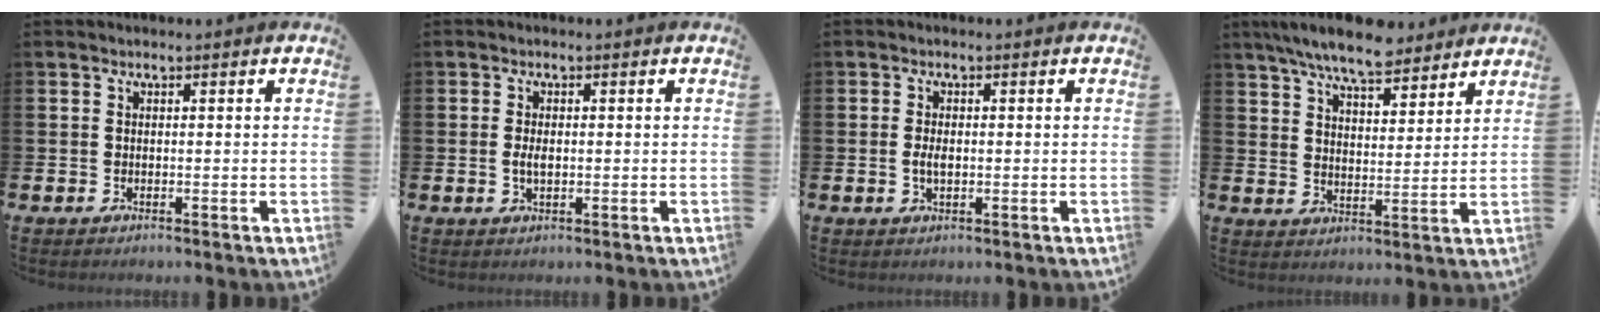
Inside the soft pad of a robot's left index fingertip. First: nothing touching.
{"total": 2.0, "force": [0.0, 1.0, 1.7], "torque": [-0.028, 0.002, -0.003]}
{"total": 1.6, "force": [0.1, 0.8, 1.4], "torque": [-0.024, 0.001, -0.001]}
{"total": 8.5, "force": [7.6, 1.8, 3.2], "torque": [-0.077, -0.029, 0.138]}